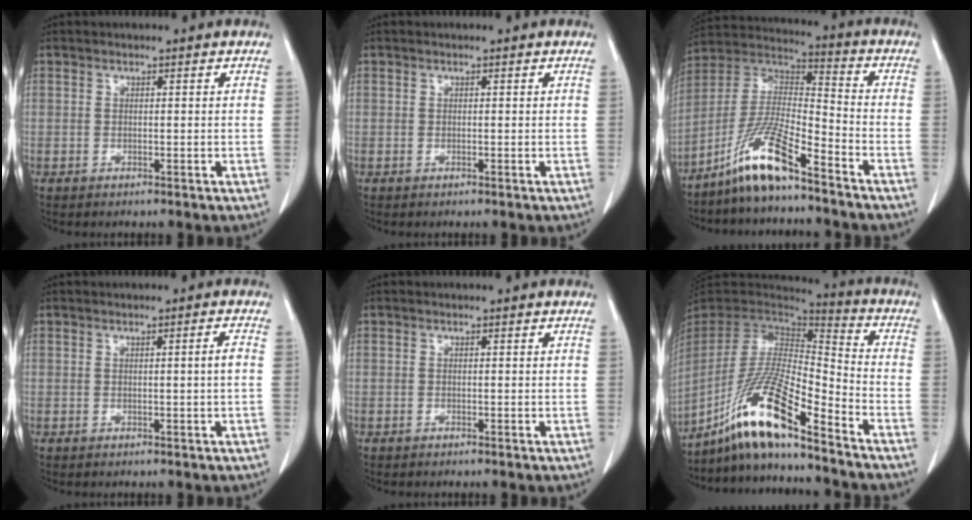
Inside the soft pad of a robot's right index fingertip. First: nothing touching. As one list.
[{"total": 0.0}, {"total": 12.1, "force": [-8.6, 1.1, 8.4], "torque": [-0.183, -0.002, -0.167]}, {"total": 1.4, "force": [-0.1, -0.4, 1.4], "torque": [-0.023, -0.001, 0.000]}, {"total": 0.0}, {"total": 16.0, "force": [-11.4, 0.8, 11.2], "torque": [-0.222, -0.007, -0.212]}]